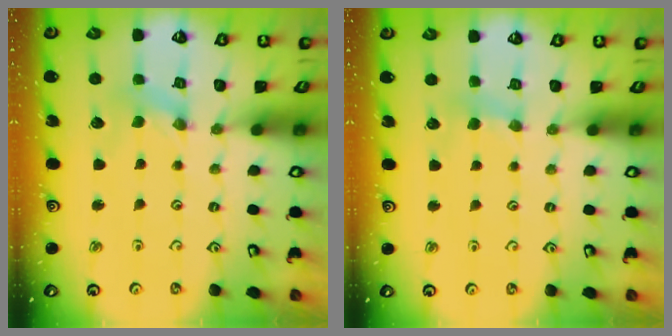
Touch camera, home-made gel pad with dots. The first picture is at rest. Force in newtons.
{"total": 4.5, "press": 4.5, "slide": 0.5}